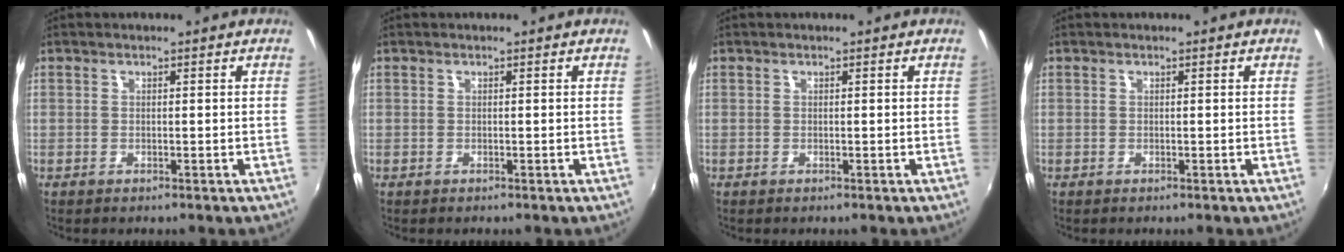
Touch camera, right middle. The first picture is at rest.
{"total": 0.0}
{"total": 0.0}
{"total": 0.0}